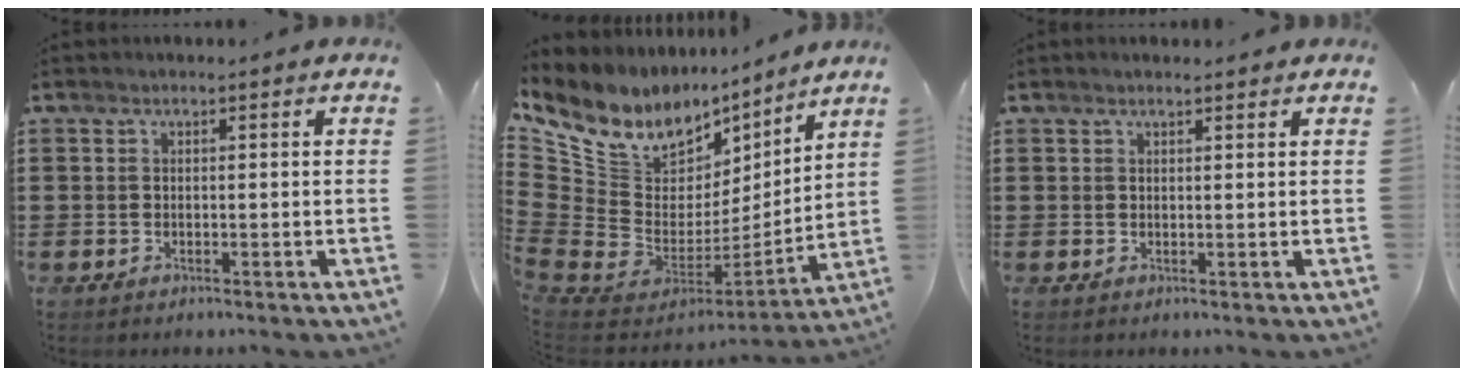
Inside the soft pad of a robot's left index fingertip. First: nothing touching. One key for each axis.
{"total": 11.1, "fx": 6.9, "fy": 7.4, "fz": 4.4, "tx": -0.125, "ty": -0.068, "tz": 0.123}
{"total": 1.1, "fx": 1.0, "fy": 0.1, "fz": 0.4, "tx": -0.007, "ty": 0.001, "tz": 0.018}